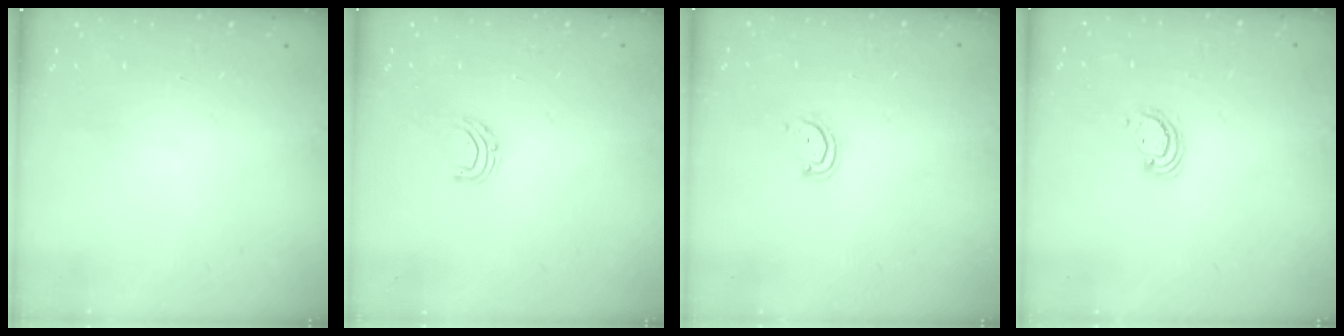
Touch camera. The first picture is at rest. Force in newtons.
{"total": 4.5, "press": 4.5, "slide": 0.4}
{"total": 3.1, "press": 3.1, "slide": 0.2}
{"total": 2.9, "press": 2.9, "slide": 0.3}